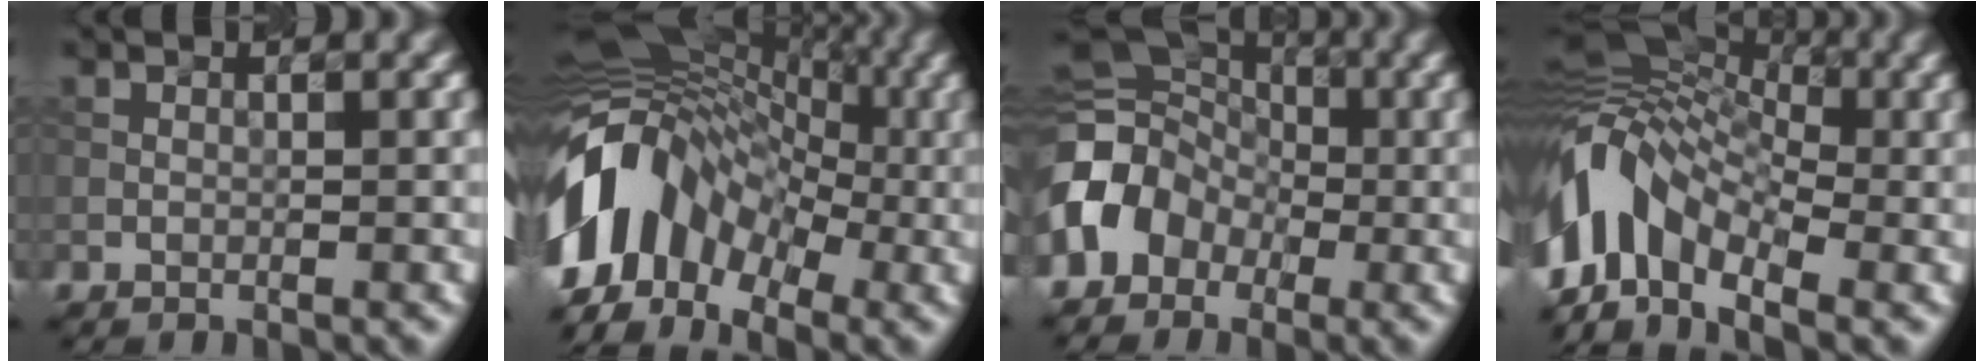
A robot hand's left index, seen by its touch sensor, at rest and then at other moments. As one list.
[{"total": 13.9, "force": [-3.3, 9.7, 9.5], "torque": [-0.183, 0.014, -0.067]}, {"total": 7.6, "force": [-1.8, 6.2, 4.0], "torque": [-0.059, 0.012, -0.048]}, {"total": 10.5, "force": [-2.8, 6.6, 7.8], "torque": [-0.150, 0.018, -0.075]}]